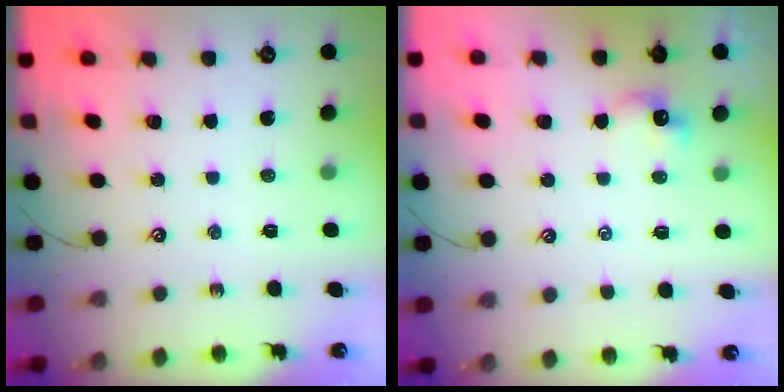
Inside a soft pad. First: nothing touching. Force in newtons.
{"total": 2.0, "press": 1.9, "slide": 0.3}